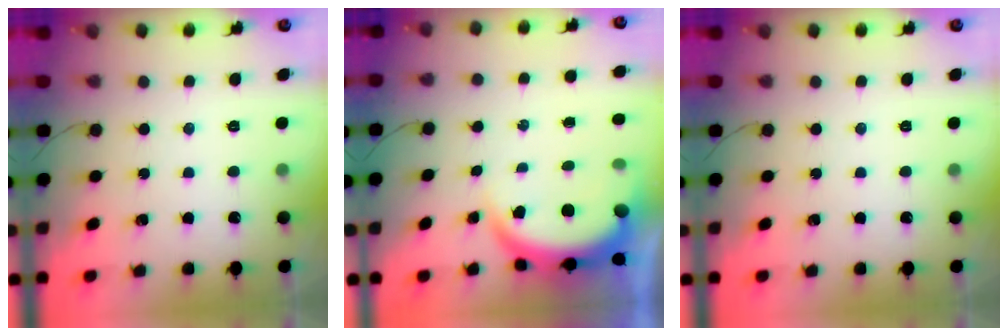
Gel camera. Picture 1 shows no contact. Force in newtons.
{"total": 6.8, "press": 6.8, "slide": 0.9}
{"total": 0.0}